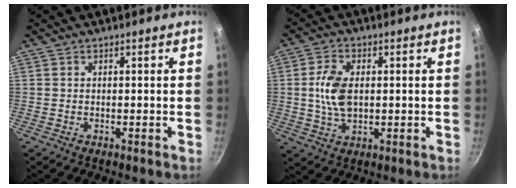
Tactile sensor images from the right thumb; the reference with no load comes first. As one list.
[{"total": 8.2, "force": [0.6, 4.7, 6.6], "torque": [-0.132, -0.001, 0.015]}]